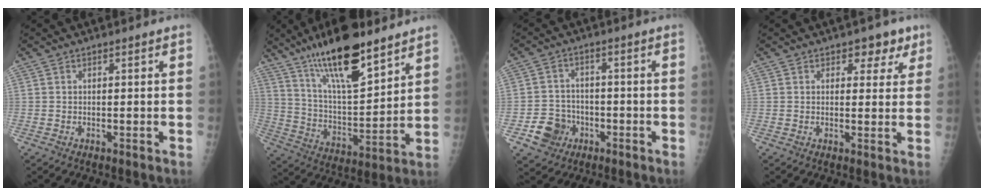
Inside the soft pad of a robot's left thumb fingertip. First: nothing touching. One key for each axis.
{"total": 19.9, "fx": 13.6, "fy": 5.9, "fz": 13.3, "tx": -0.202, "ty": -0.066, "tz": 0.243}
{"total": 6.9, "fx": -3.0, "fy": 5.9, "fz": 1.8, "tx": -0.007, "ty": 0.019, "tz": -0.045}
{"total": 4.3, "fx": 2.6, "fy": 2.9, "fz": 2.0, "tx": 0.010, "ty": -0.009, "tz": 0.028}